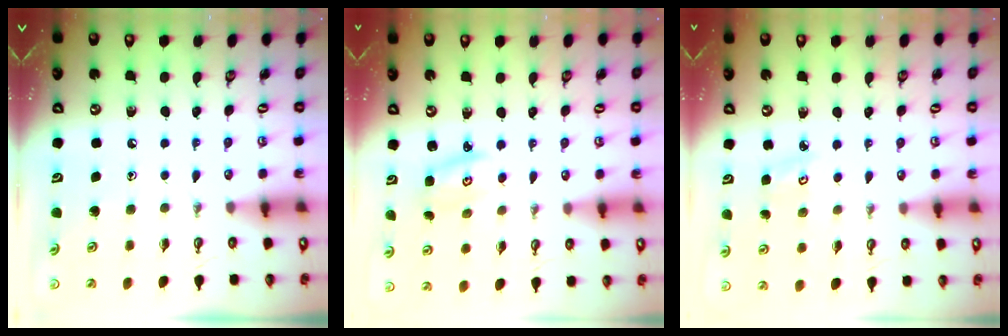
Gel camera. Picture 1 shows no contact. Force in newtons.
{"total": 2.8, "press": 2.8, "slide": 0.4}
{"total": 2.8, "press": 2.8, "slide": 0.4}